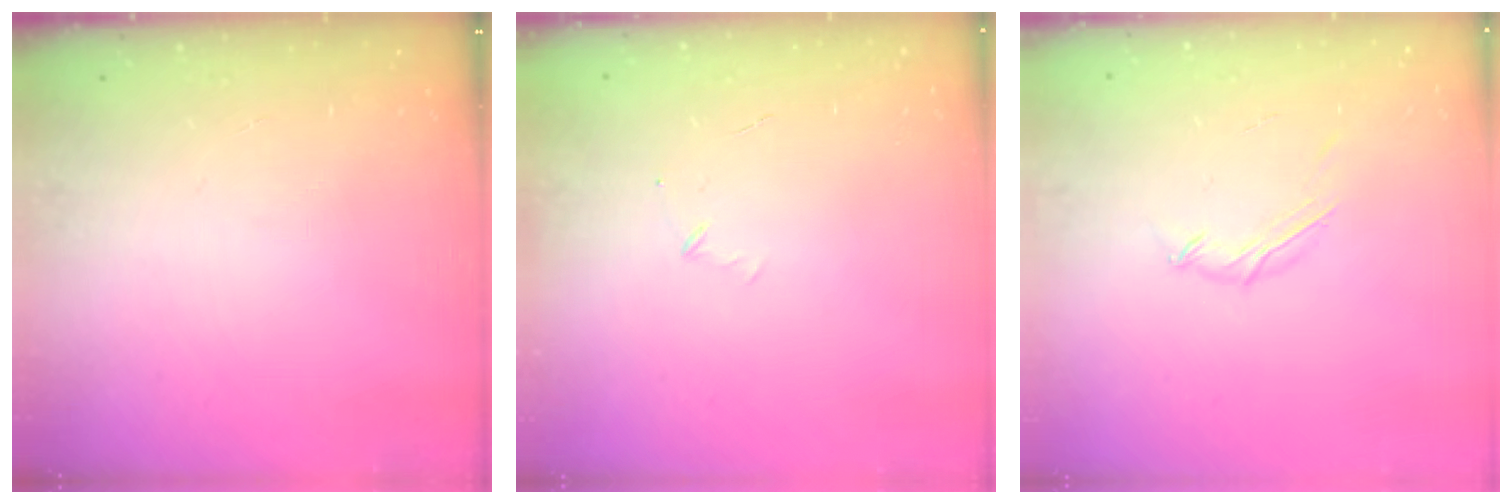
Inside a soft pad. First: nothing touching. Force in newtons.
{"total": 3.6, "press": 3.5, "slide": 0.9}
{"total": 3.6, "press": 3.5, "slide": 0.8}